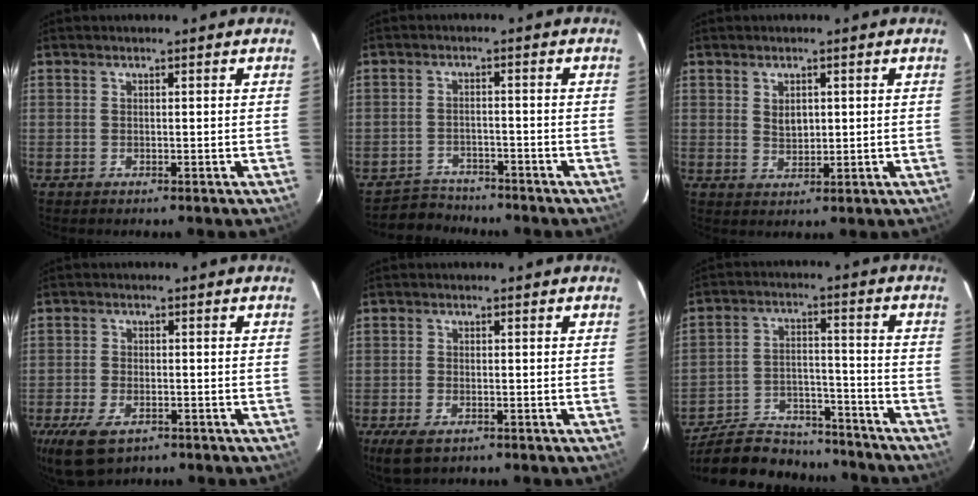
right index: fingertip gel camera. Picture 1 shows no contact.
{"total": 5.4, "force": [-5.0, 2.0, -0.2], "torque": [-0.012, 0.010, -0.084]}
{"total": 3.1, "force": [0.8, 2.1, 2.1], "torque": [-0.032, 0.002, 0.015]}
{"total": 9.4, "force": [-5.5, 5.0, 5.6], "torque": [-0.141, -0.023, -0.096]}
{"total": 5.0, "force": [-3.0, 2.5, 3.0], "torque": [-0.075, -0.015, -0.055]}
{"total": 22.4, "force": [-19.3, 7.9, 8.2], "torque": [-0.172, 0.014, -0.279]}